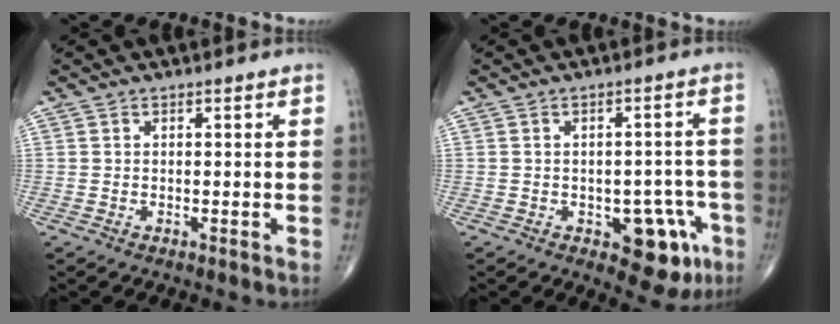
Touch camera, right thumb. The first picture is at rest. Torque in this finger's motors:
{"motor_torque": [0.79, 0.85, 0.40, -0.59, 0.02]}